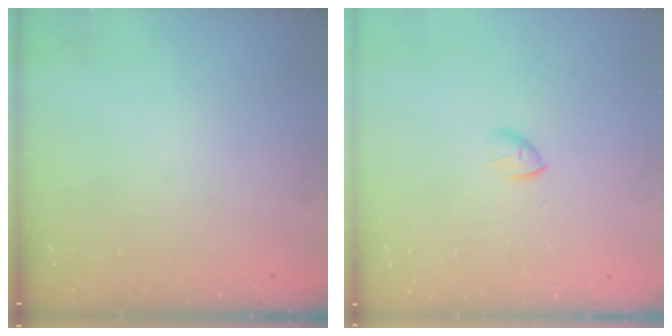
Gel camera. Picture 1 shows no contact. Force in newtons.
{"total": 1.7, "press": 1.6, "slide": 0.6}